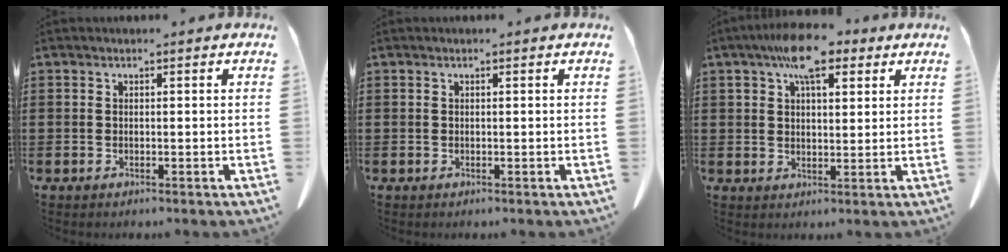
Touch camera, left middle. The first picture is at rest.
{"total": 0.0}
{"total": 9.0, "force": [5.7, 3.6, 5.9], "torque": [-0.107, -0.007, 0.098]}